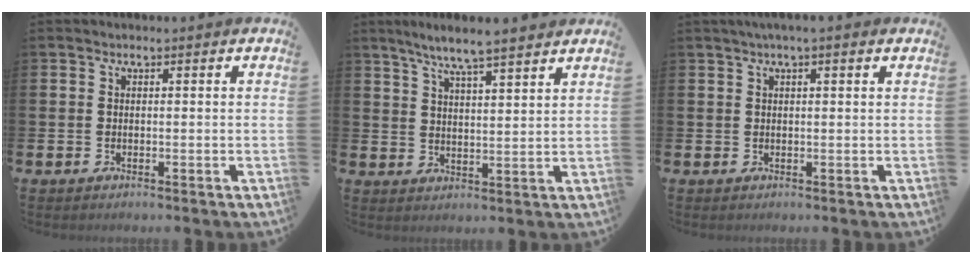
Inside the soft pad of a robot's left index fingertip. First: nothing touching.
{"total": 6.5, "force": [6.0, 0.0, 2.4], "torque": [-0.061, -0.024, 0.105]}
{"total": 1.5, "force": [1.1, 0.0, 1.0], "torque": [-0.014, 0.001, 0.019]}